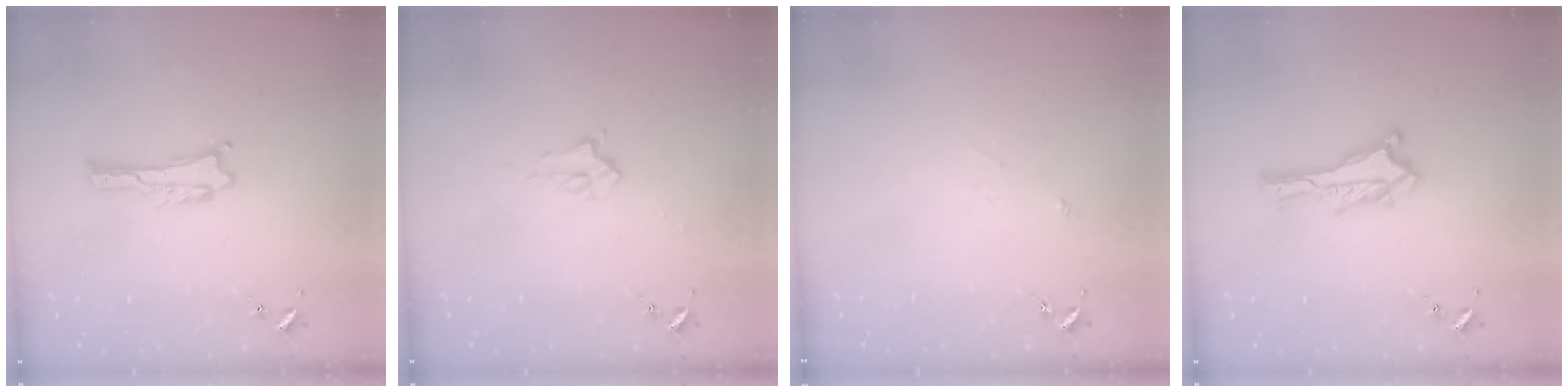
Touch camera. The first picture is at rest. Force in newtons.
{"total": 2.2, "press": 2.2, "slide": 0.4}
{"total": 2.5, "press": 2.5, "slide": 0.2}
{"total": 0.0}